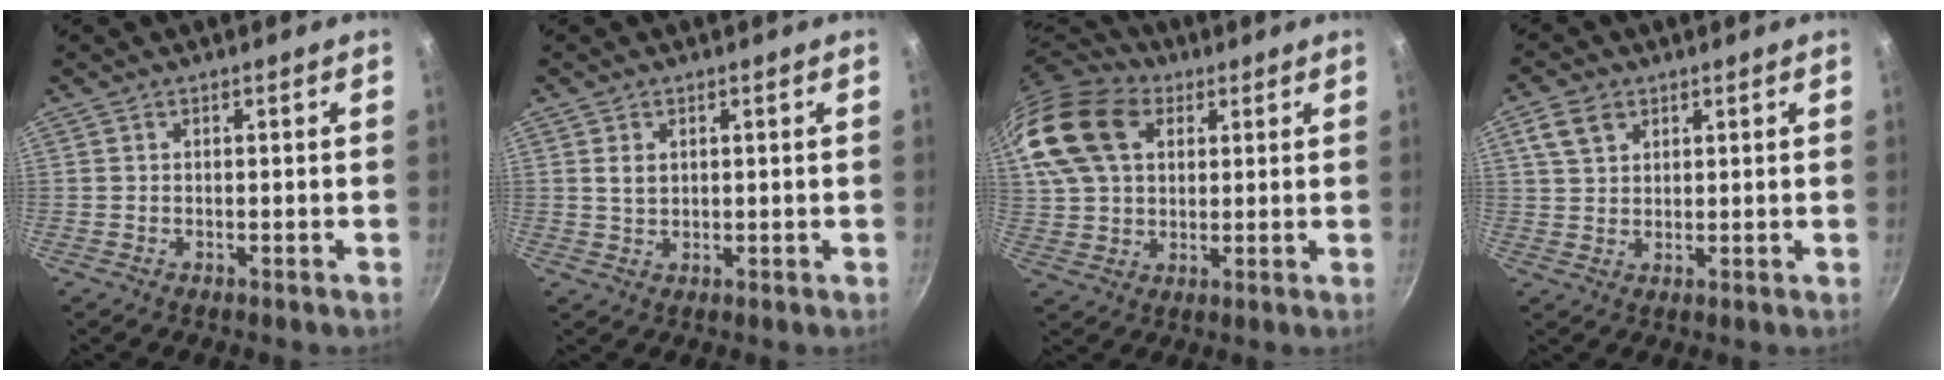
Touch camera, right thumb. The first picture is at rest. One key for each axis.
{"total": 2.4, "fx": 0.8, "fy": 1.6, "fz": 1.6, "tx": -0.026, "ty": -0.004, "tz": 0.016}
{"total": 20.4, "fx": 7.3, "fy": 14.3, "fz": 12.6, "tx": -0.260, "ty": 0.019, "tz": 0.127}
{"total": 5.4, "fx": 2.6, "fy": 3.7, "fz": 2.8, "tx": -0.041, "ty": 0.001, "tz": 0.049}